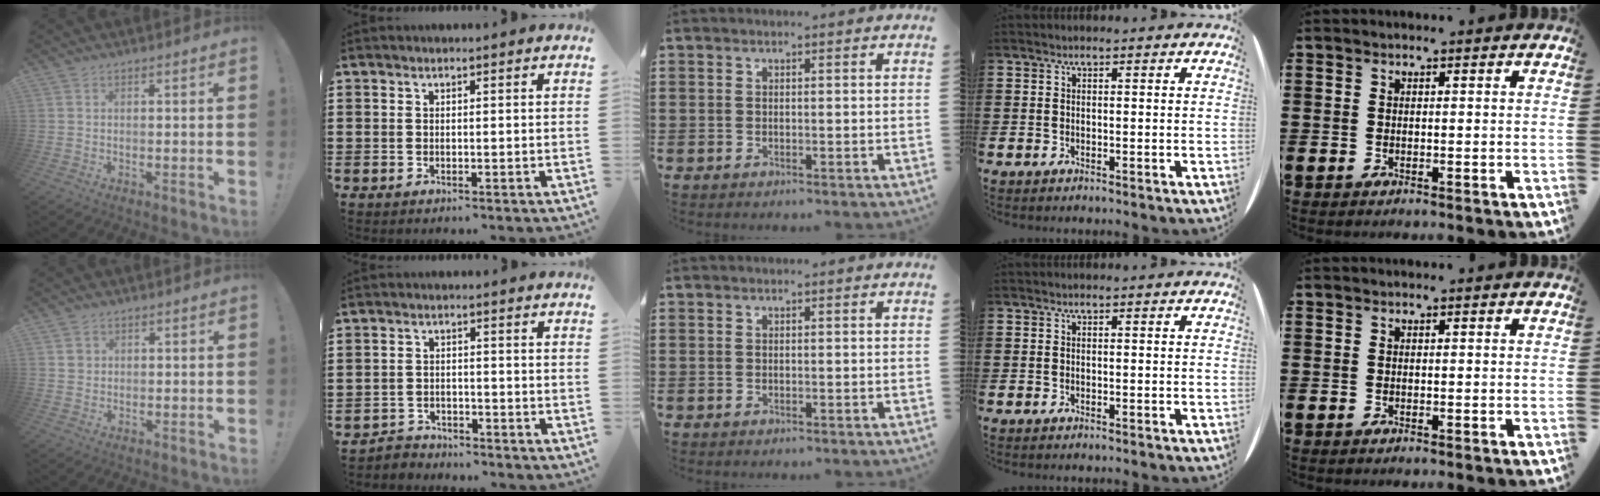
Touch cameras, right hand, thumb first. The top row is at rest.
{"thumb": {"total": 2.0, "force": [0.8, 1.8, 0.1], "torque": [0.012, -0.003, 0.012]}, "index": {"total": 2.7, "force": [-2.6, 0.5, -0.3], "torque": [-0.004, 0.001, -0.058]}}